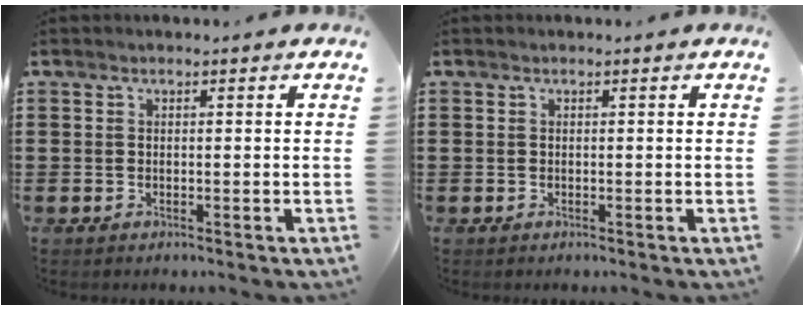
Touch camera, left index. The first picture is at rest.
{"total": 0.0}